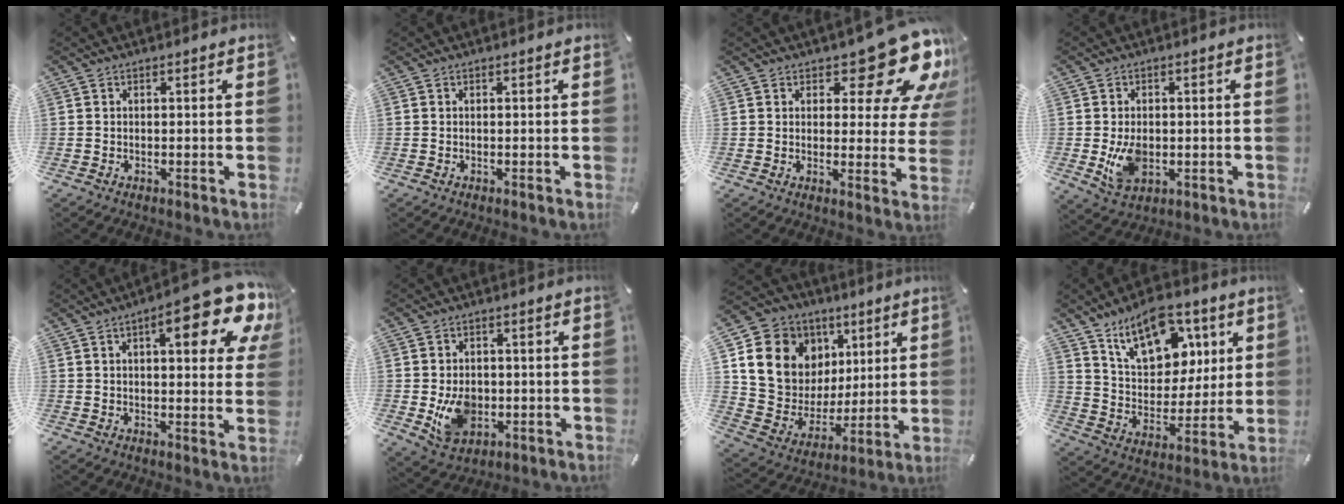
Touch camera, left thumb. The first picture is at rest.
{"total": 0.0}
{"total": 15.6, "force": [9.8, 6.5, 10.2], "torque": [-0.115, -0.078, 0.160]}
{"total": 7.0, "force": [-0.6, 5.1, 4.8], "torque": [-0.093, -0.005, -0.011]}
{"total": 16.5, "force": [8.7, 5.2, 13.0], "torque": [-0.179, -0.047, 0.134]}
{"total": 8.6, "force": [-0.9, 7.1, 4.8], "torque": [-0.080, 0.001, -0.015]}
{"total": 16.5, "force": [6.6, 14.2, 5.1], "torque": [-0.090, -0.041, 0.146]}
{"total": 16.4, "force": [9.8, 10.1, 8.4], "torque": [-0.136, -0.049, 0.181]}